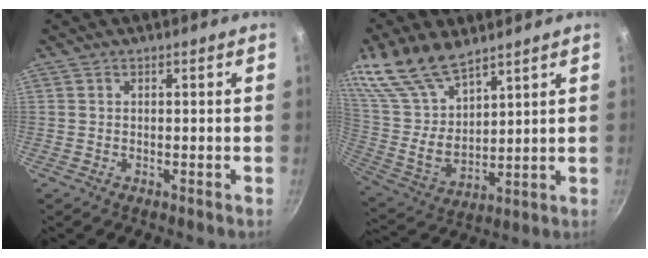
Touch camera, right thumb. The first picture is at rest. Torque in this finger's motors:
{"motor_torque": [-0.80, 2.38, 0.49, 0.04, 0.44]}